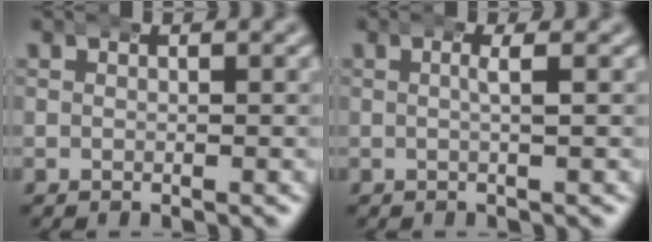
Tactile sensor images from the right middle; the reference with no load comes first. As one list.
[{"total": 1.8, "force": [0.5, 0.2, 1.8], "torque": [-0.024, 0.014, 0.000]}]